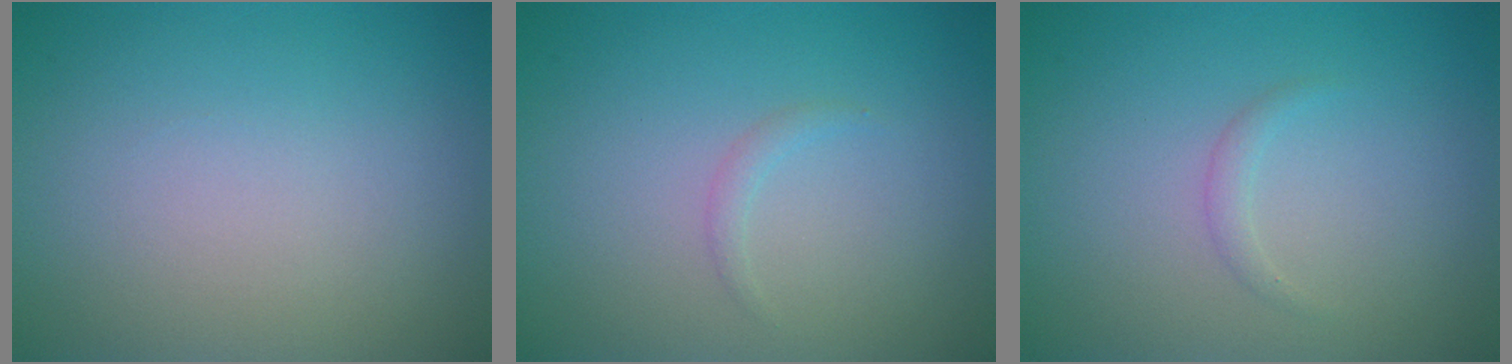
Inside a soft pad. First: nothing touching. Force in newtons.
{"total": 0.7, "press": 0.7, "slide": 0.1}
{"total": 0.8, "press": 0.8, "slide": 0.0}